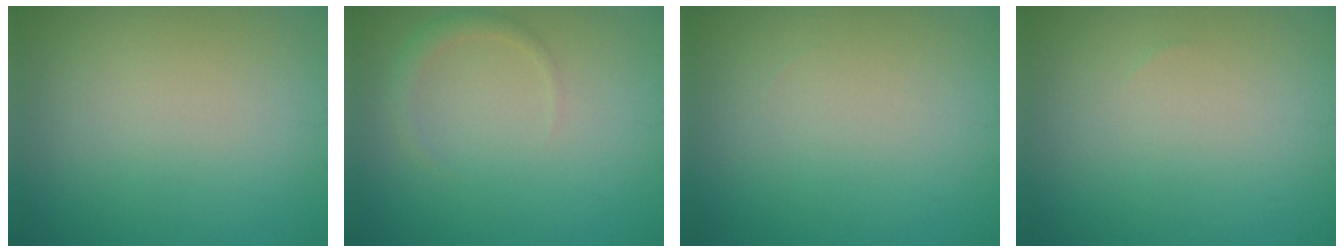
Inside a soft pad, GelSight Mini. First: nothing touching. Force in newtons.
{"total": 1.3, "press": 1.3, "slide": 0.1}
{"total": 0.0}
{"total": 0.0}